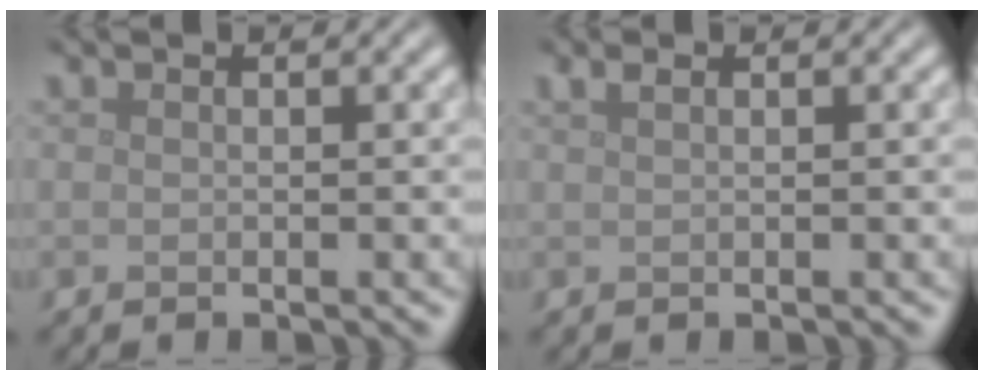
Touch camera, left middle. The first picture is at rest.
{"total": 0.9, "force": [0.6, 0.3, 0.6], "torque": [-0.013, 0.005, 0.011]}